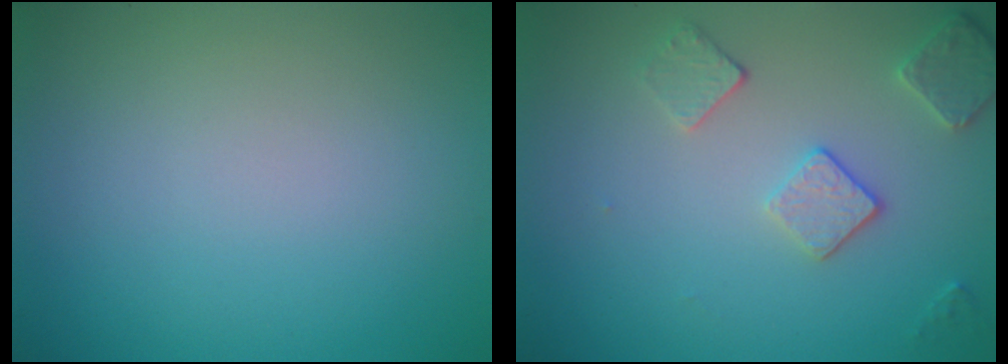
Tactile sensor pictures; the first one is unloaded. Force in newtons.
{"total": 2.6, "press": 2.5, "slide": 0.8}